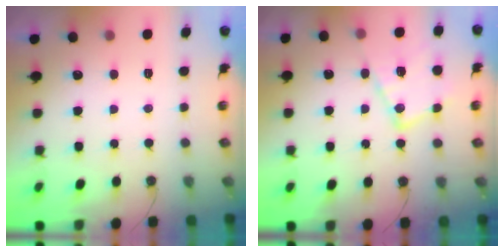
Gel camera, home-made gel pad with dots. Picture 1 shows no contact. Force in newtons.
{"total": 15.7, "press": 15.6, "slide": 1.1}